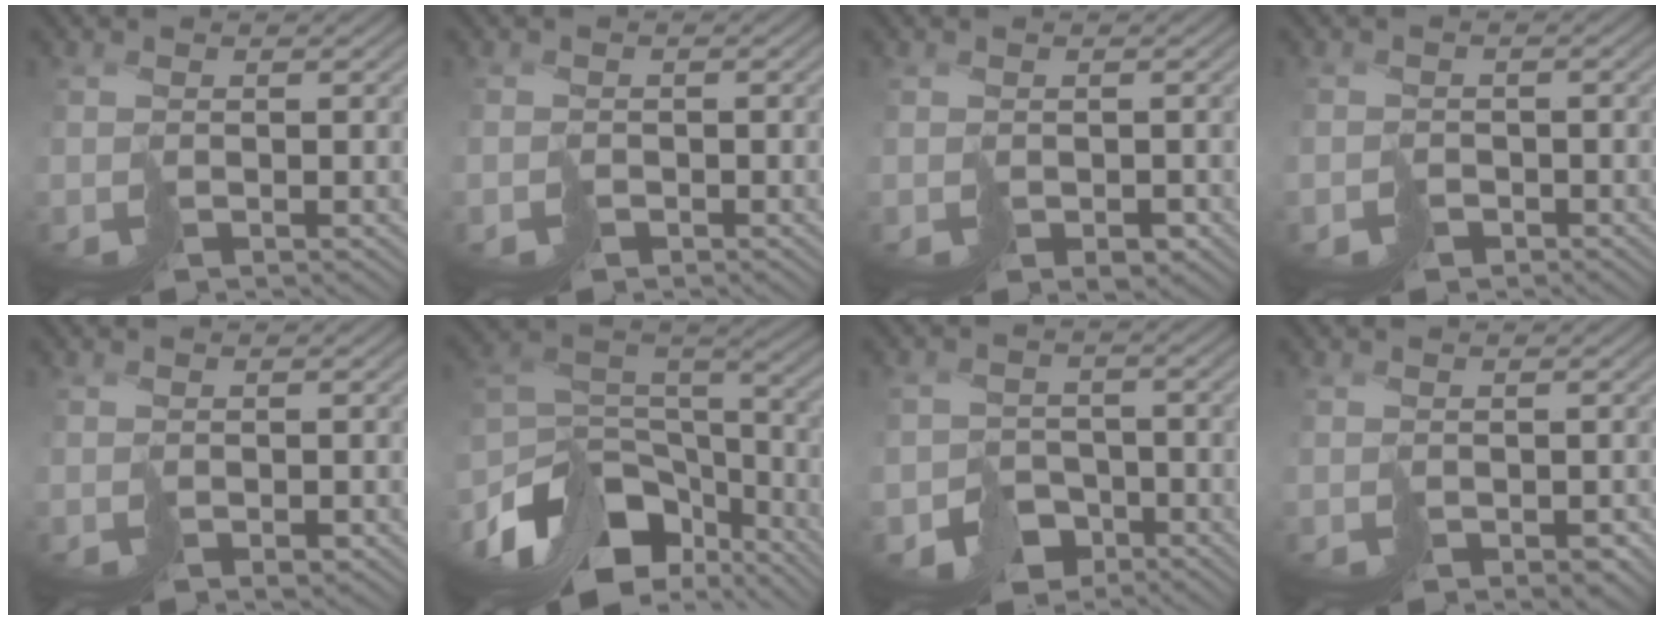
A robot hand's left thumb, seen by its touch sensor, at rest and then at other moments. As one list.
[{"total": 1.2, "force": [-0.7, 0.9, -0.3], "torque": [0.018, 0.001, -0.014]}, {"total": 2.0, "force": [-0.7, 1.5, 1.1], "torque": [-0.011, -0.004, -0.005]}, {"total": 2.1, "force": [-1.4, 1.6, -0.2], "torque": [0.021, -0.003, -0.028]}, {"total": 1.3, "force": [-0.3, 0.9, 0.8], "torque": [-0.011, -0.002, -0.002]}, {"total": 14.1, "force": [-7.8, 8.2, 8.4], "torque": [-0.193, -0.024, -0.117]}, {"total": 5.5, "force": [-3.9, 3.6, 1.1], "torque": [-0.010, -0.018, -0.060]}, {"total": 1.6, "force": [-0.3, 1.3, 0.8], "torque": [-0.008, -0.003, -0.003]}]